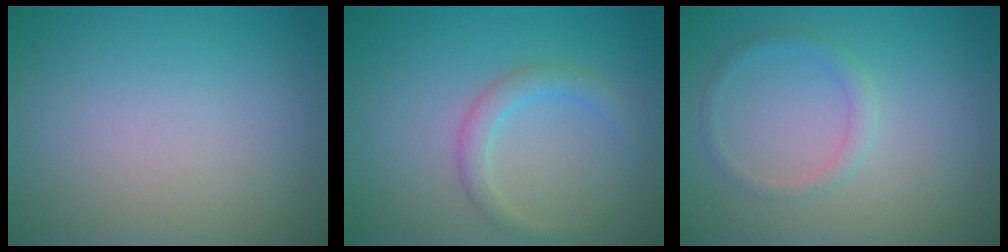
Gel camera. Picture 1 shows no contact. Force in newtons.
{"total": 2.1, "press": 2.1, "slide": 0.1}
{"total": 1.4, "press": 1.4, "slide": 0.1}